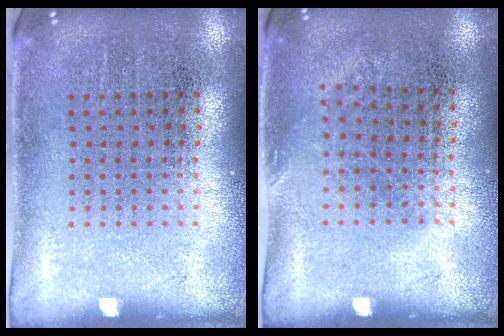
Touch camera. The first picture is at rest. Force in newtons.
{"total": 0.8, "press": 0.6, "slide": 0.5}